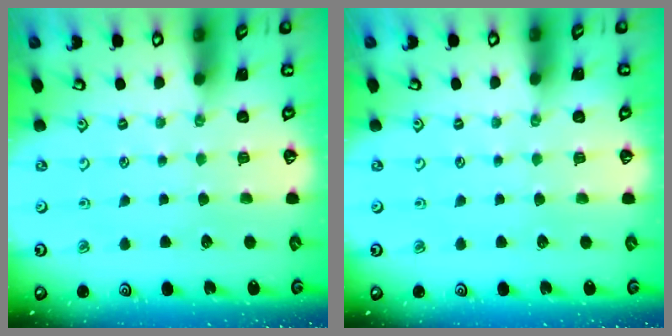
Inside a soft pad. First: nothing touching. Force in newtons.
{"total": 0.0}